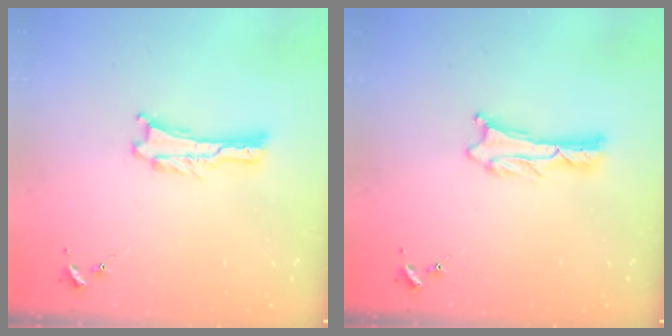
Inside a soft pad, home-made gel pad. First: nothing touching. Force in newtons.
{"total": 1.1, "press": 1.1, "slide": 0.2}